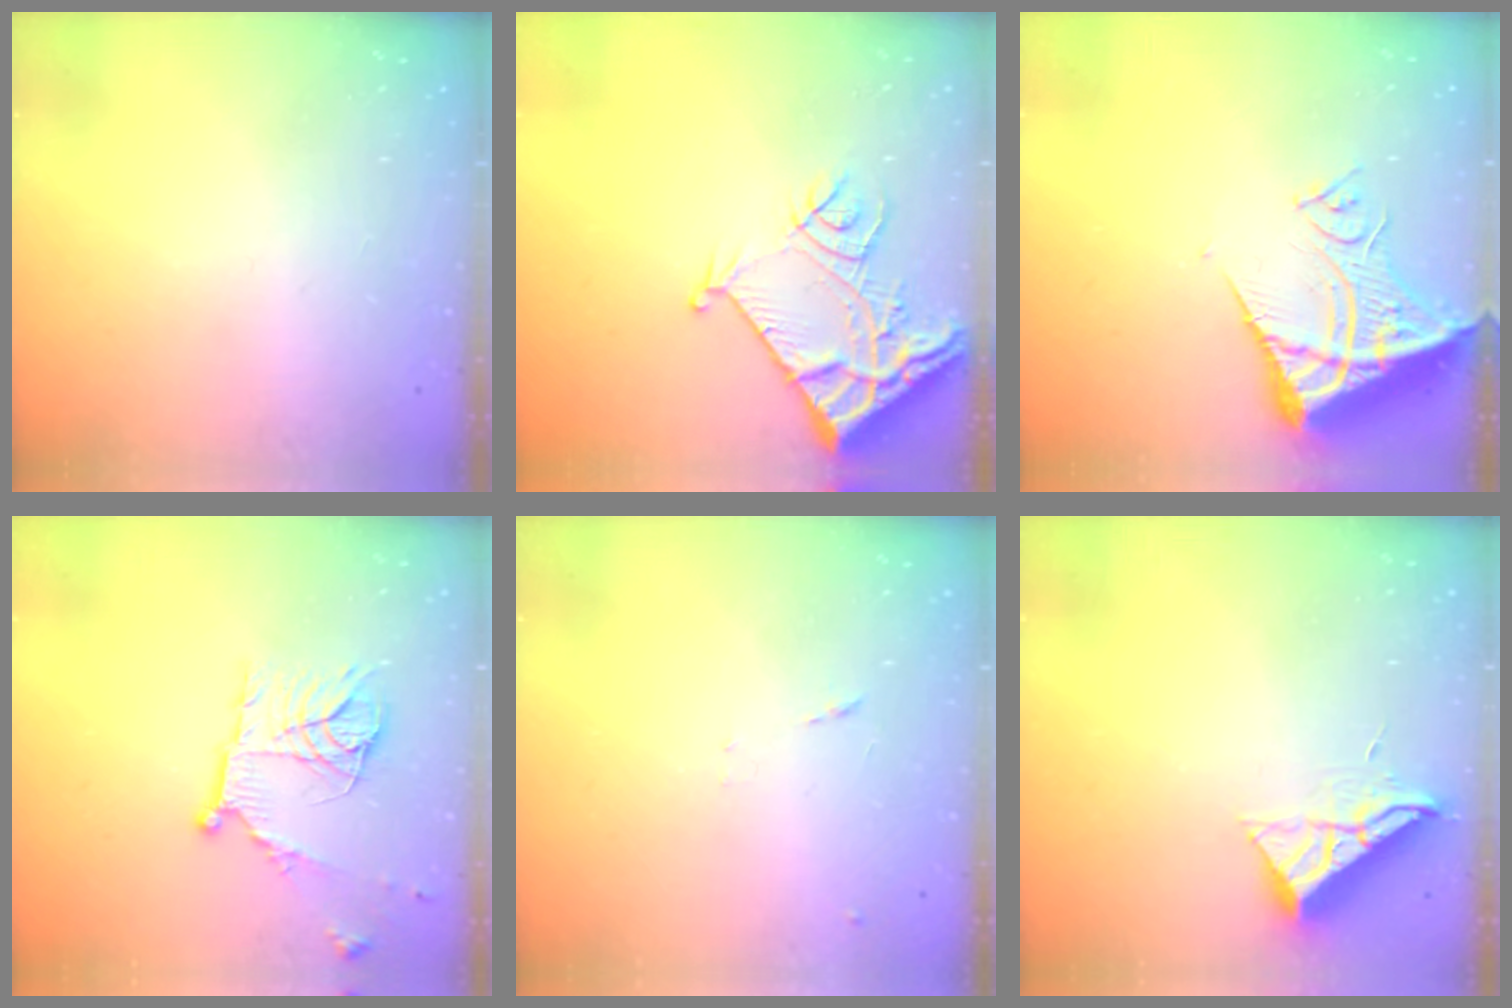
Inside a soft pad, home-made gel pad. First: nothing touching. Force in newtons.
{"total": 12.6, "press": 12.5, "slide": 1.5}
{"total": 13.5, "press": 13.3, "slide": 1.8}
{"total": 14.9, "press": 14.8, "slide": 1.4}
{"total": 7.5, "press": 7.4, "slide": 0.6}
{"total": 10.2, "press": 10.2, "slide": 0.5}